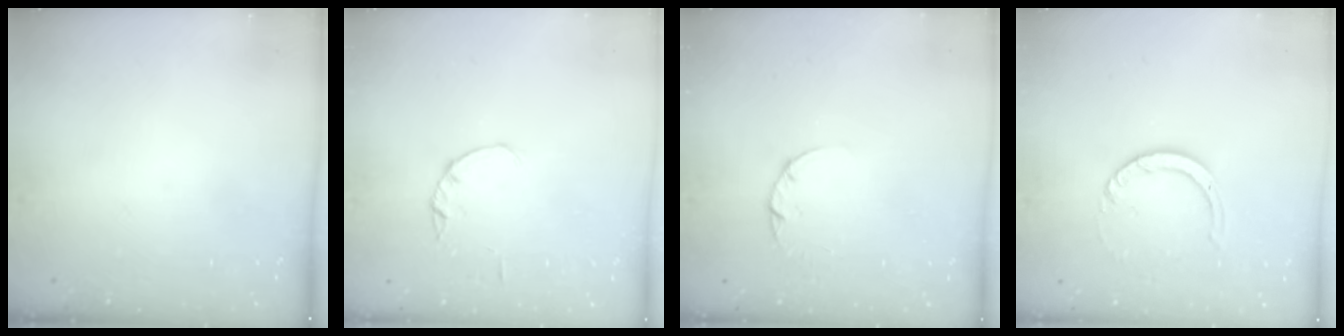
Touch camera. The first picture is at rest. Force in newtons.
{"total": 1.4, "press": 1.3, "slide": 0.3}
{"total": 2.2, "press": 2.2, "slide": 0.3}
{"total": 3.6, "press": 3.6, "slide": 0.4}